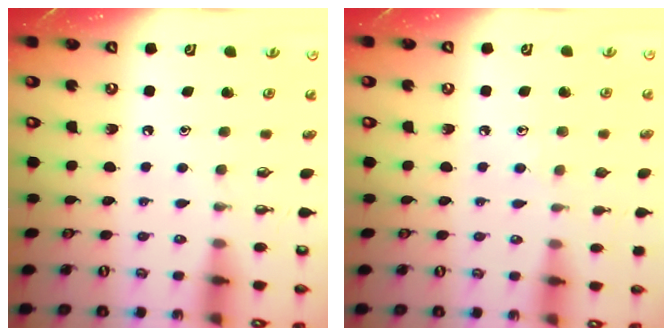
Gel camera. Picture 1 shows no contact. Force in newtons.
{"total": 5.5, "press": 5.5, "slide": 0.5}